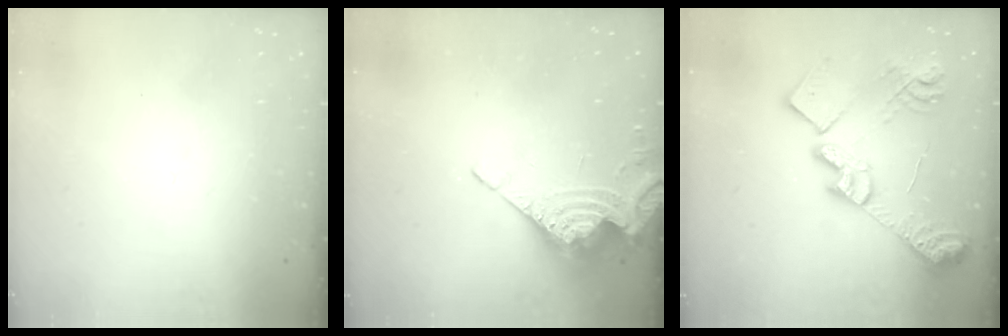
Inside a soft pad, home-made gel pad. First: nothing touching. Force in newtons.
{"total": 10.6, "press": 10.6, "slide": 0.6}
{"total": 22.1, "press": 22.1, "slide": 1.4}